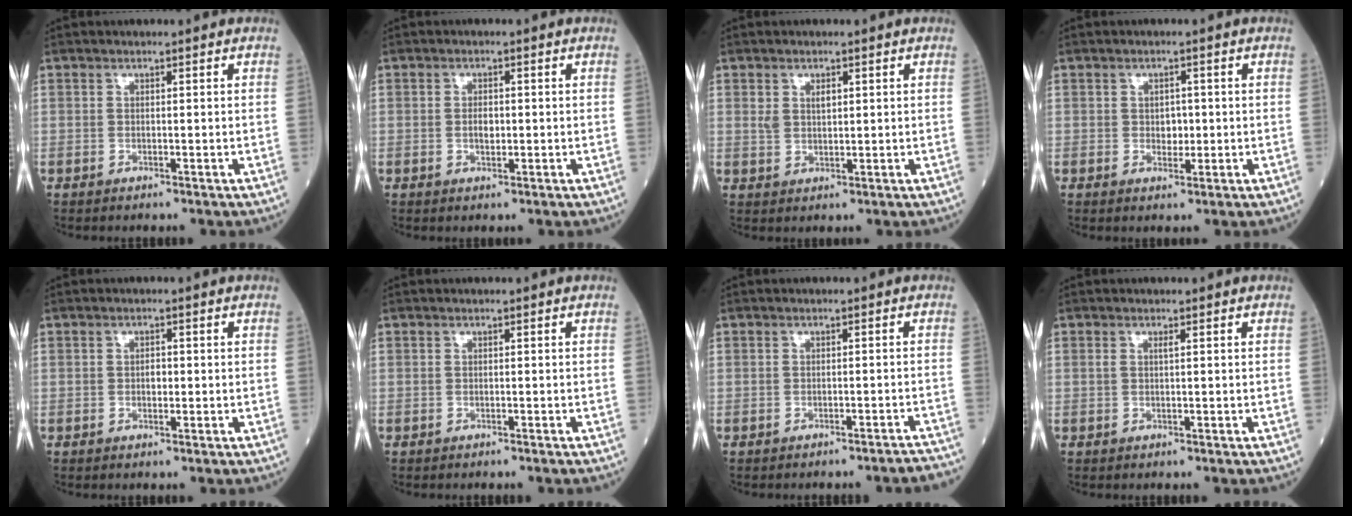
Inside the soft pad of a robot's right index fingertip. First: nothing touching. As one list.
[{"total": 2.0, "force": [-0.2, 1.0, 1.7], "torque": [-0.033, 0.002, -0.003]}, {"total": 2.4, "force": [1.0, 1.4, 1.8], "torque": [-0.035, 0.006, 0.022]}, {"total": 2.0, "force": [-0.1, 1.5, 1.4], "torque": [-0.016, 0.001, 0.001]}, {"total": 1.2, "force": [-0.2, 0.7, 1.0], "torque": [-0.016, 0.002, -0.002]}, {"total": 0.7, "force": [-0.6, 0.0, 0.3], "torque": [-0.004, 0.000, -0.006]}, {"total": 4.9, "force": [-4.8, 0.2, 1.1], "torque": [-0.009, -0.004, -0.049]}, {"total": 0.6, "force": [0.2, -0.1, 0.6], "torque": [-0.017, 0.004, 0.004]}]